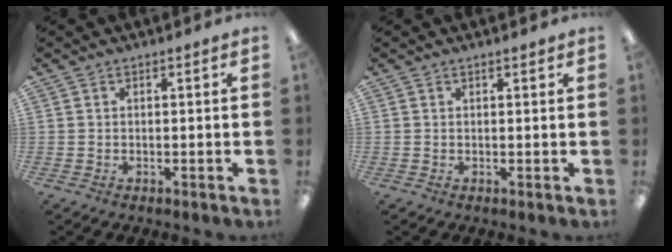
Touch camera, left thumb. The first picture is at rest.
{"total": 0.7, "force": [0.6, 0.2, 0.4], "torque": [-0.002, -0.001, 0.008]}